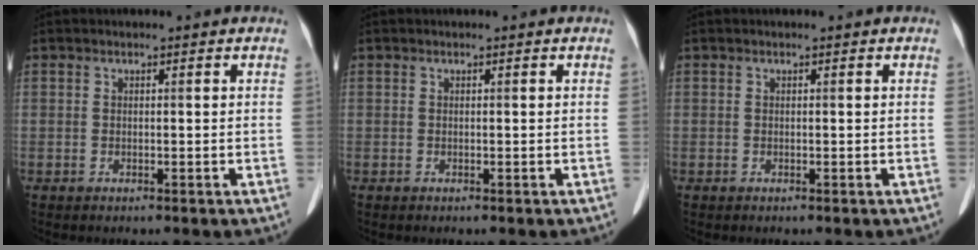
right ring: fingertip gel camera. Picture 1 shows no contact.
{"total": 0.0}
{"total": 0.0}